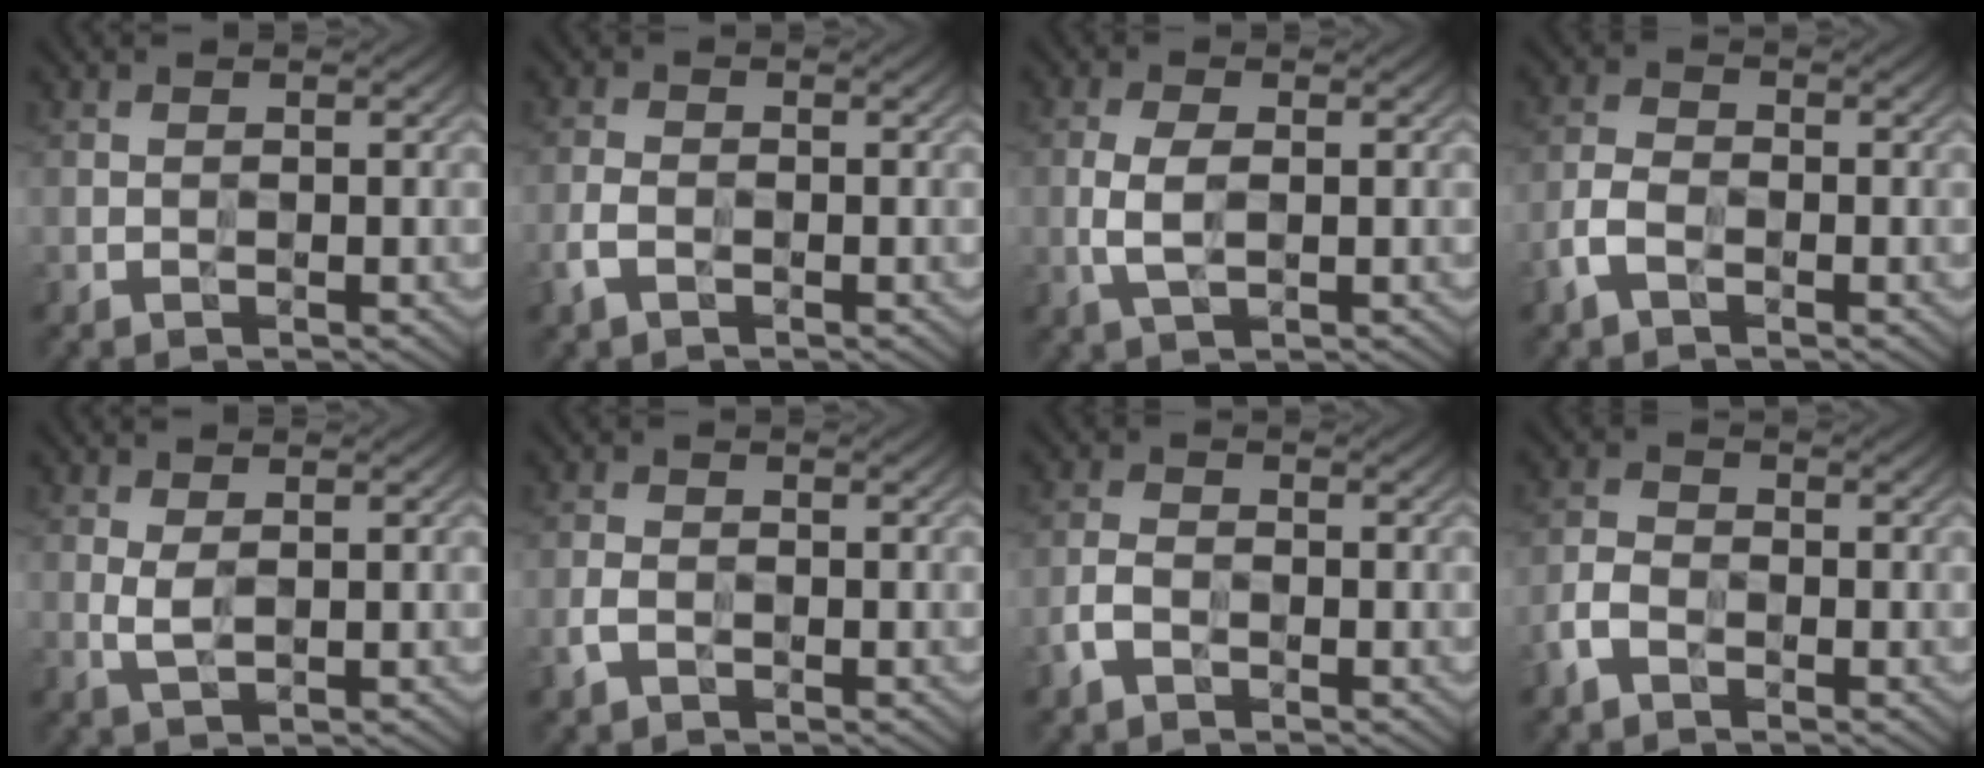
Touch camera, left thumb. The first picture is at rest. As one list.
[{"total": 3.7, "force": [-2.2, 2.2, 2.1], "torque": [-0.043, -0.009, -0.048]}, {"total": 3.8, "force": [-0.5, 1.9, 3.2], "torque": [-0.078, -0.005, -0.007]}, {"total": 4.0, "force": [-2.6, 2.3, 2.1], "torque": [-0.046, -0.005, -0.059]}, {"total": 1.9, "force": [0.7, 0.7, 1.6], "torque": [-0.040, -0.004, 0.012]}, {"total": 3.4, "force": [-2.0, 2.1, 1.8], "torque": [-0.034, -0.011, -0.043]}, {"total": 3.3, "force": [-2.2, 1.9, 1.5], "torque": [-0.031, -0.005, -0.048]}, {"total": 3.8, "force": [-2.6, 2.3, 1.5], "torque": [-0.033, -0.005, -0.062]}]